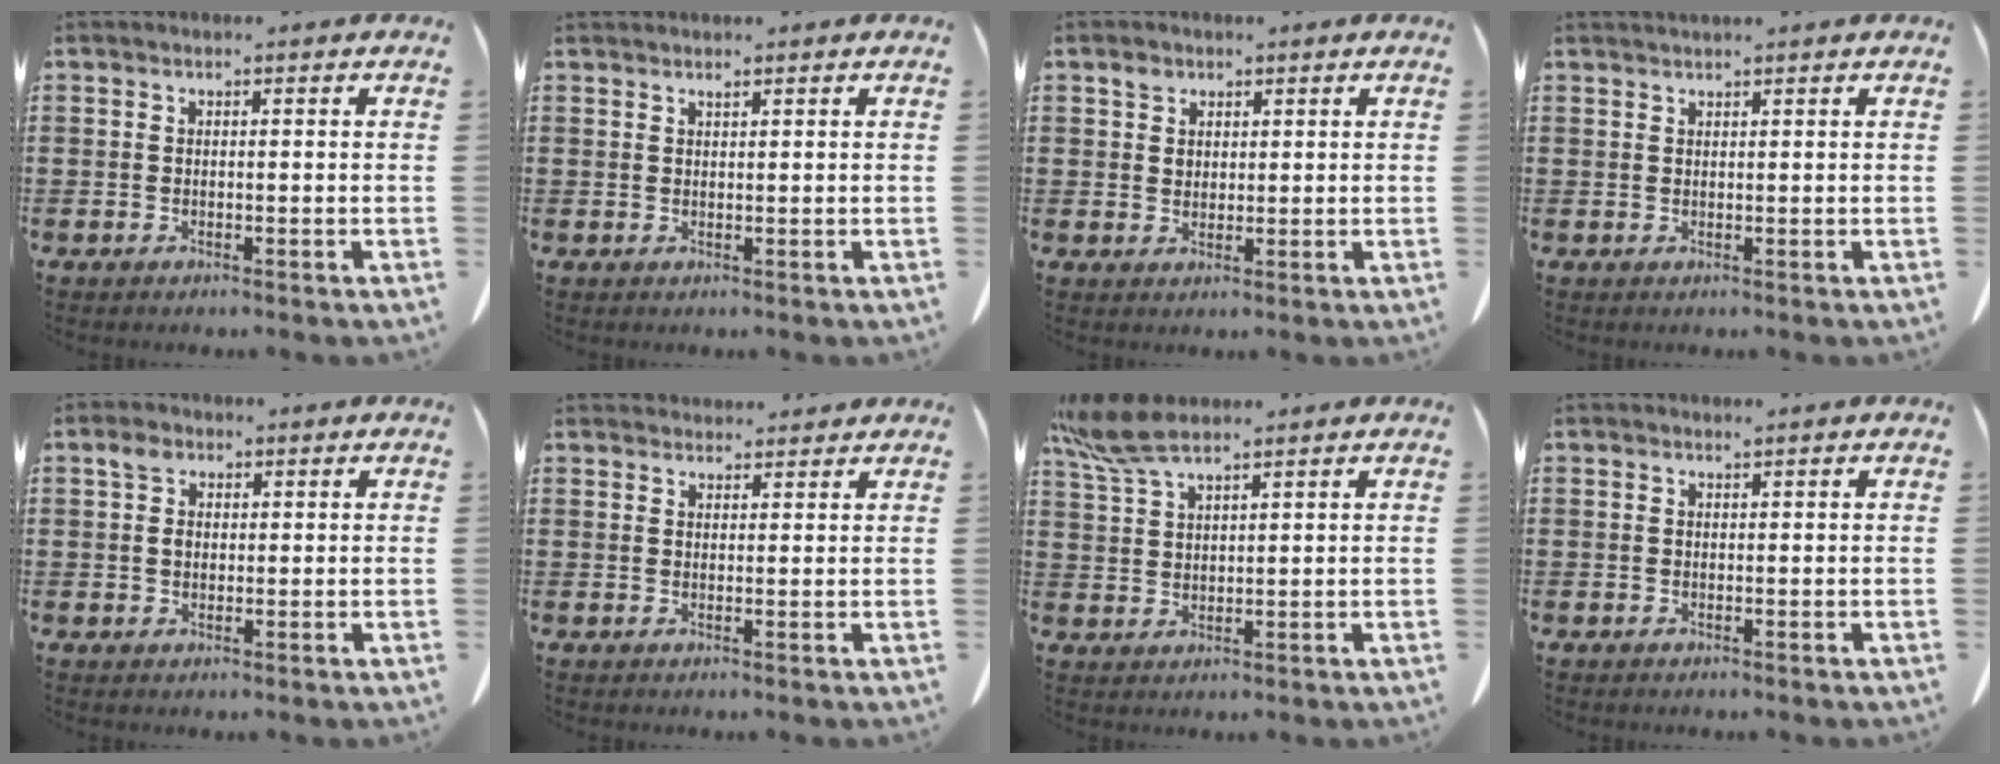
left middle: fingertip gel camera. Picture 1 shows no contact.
{"total": 0.8, "force": [0.7, 0.1, 0.2], "torque": [-0.006, -0.002, 0.015]}
{"total": 2.1, "force": [1.4, 1.5, 0.5], "torque": [-0.006, -0.001, 0.027]}
{"total": 1.0, "force": [0.9, -0.1, 0.2], "torque": [-0.007, -0.001, 0.018]}
{"total": 2.6, "force": [1.1, 1.7, 1.7], "torque": [-0.039, 0.006, 0.020]}
{"total": 2.3, "force": [2.2, 0.4, -0.1], "torque": [0.004, -0.005, 0.041]}
{"total": 6.7, "force": [5.1, 1.4, 4.1], "torque": [-0.108, -0.011, 0.092]}
{"total": 0.0}